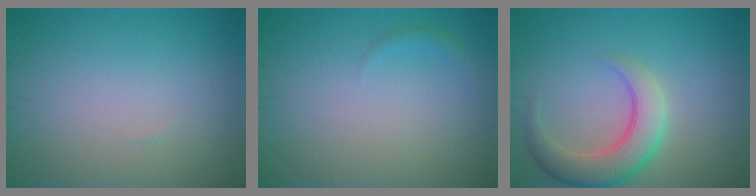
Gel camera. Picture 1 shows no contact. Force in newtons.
{"total": 0.7, "press": 0.7, "slide": 0.1}
{"total": 4.9, "press": 4.9, "slide": 0.5}